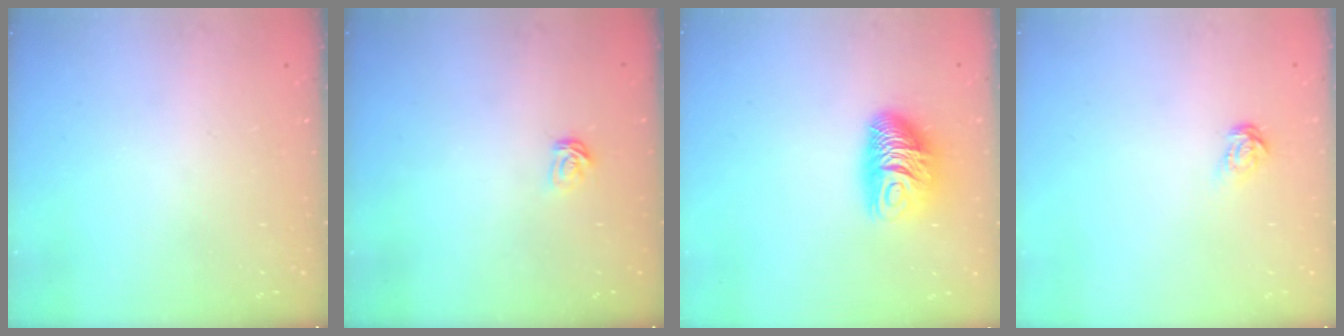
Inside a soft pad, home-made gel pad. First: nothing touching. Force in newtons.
{"total": 3.6, "press": 3.6, "slide": 0.4}
{"total": 10.6, "press": 10.6, "slide": 0.9}
{"total": 3.8, "press": 3.7, "slide": 0.3}